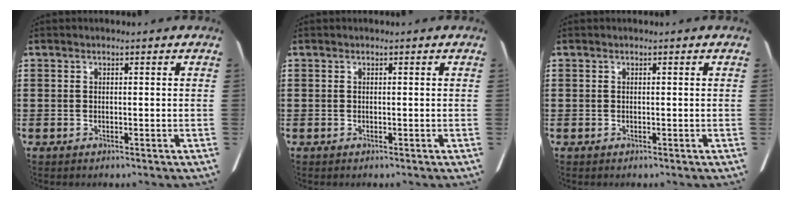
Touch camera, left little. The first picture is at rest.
{"total": 0.0}
{"total": 0.0}